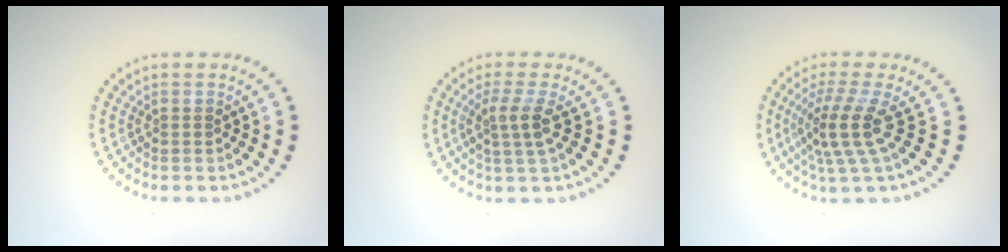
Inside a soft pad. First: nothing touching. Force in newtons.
{"total": 2.4, "press": 1.9, "slide": 1.6}
{"total": 4.0, "press": 2.9, "slide": 2.8}